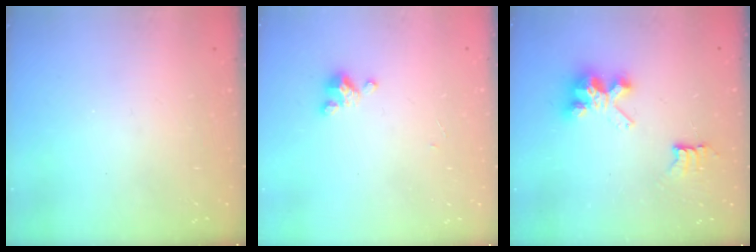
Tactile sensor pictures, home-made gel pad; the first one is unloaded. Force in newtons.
{"total": 2.5, "press": 2.5, "slide": 0.3}
{"total": 7.1, "press": 7.1, "slide": 0.2}